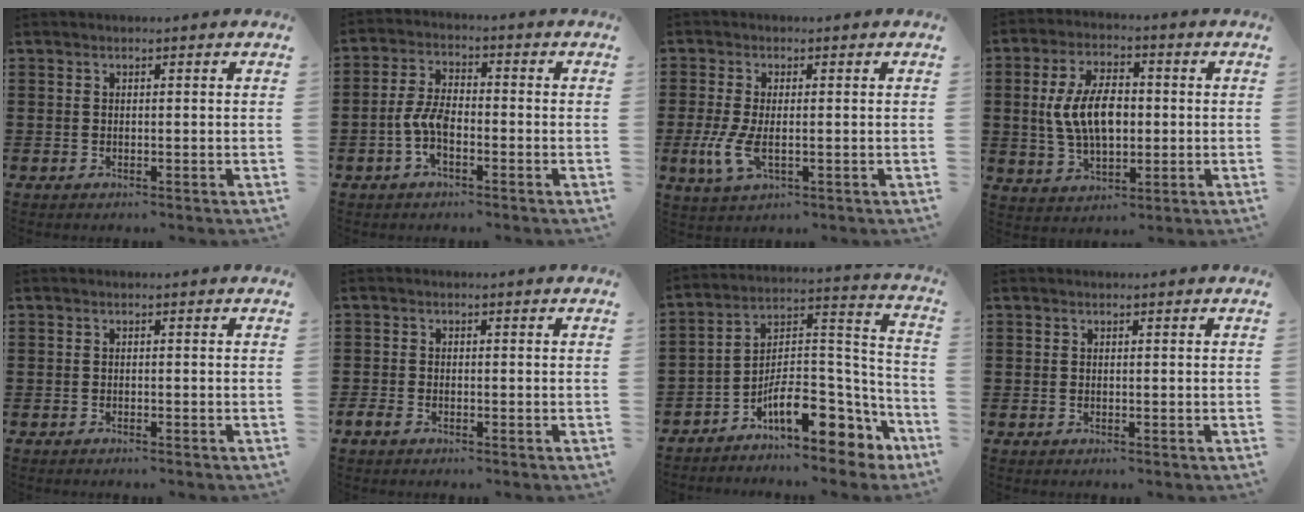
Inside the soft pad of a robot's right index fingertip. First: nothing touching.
{"total": 5.6, "force": [-2.0, 2.4, 4.6], "torque": [-0.114, -0.004, -0.045]}
{"total": 5.3, "force": [-1.0, 2.2, 4.6], "torque": [-0.113, -0.014, -0.022]}
{"total": 9.2, "force": [0.2, 4.9, 7.7], "torque": [-0.159, 0.007, -0.003]}
{"total": 0.6, "force": [-0.6, 0.0, 0.2], "torque": [-0.006, -0.005, -0.011]}
{"total": 1.3, "force": [-1.0, 0.6, 0.5], "torque": [-0.019, -0.004, -0.022]}
{"total": 11.0, "force": [-6.1, 5.2, 7.5], "torque": [-0.116, 0.001, -0.105]}
{"total": 0.0}